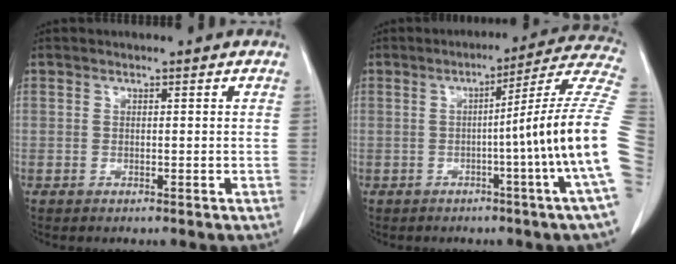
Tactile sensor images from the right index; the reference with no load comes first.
{"total": 16.4, "force": [-2.3, -3.3, 15.9], "torque": [-0.174, 0.008, -0.043]}